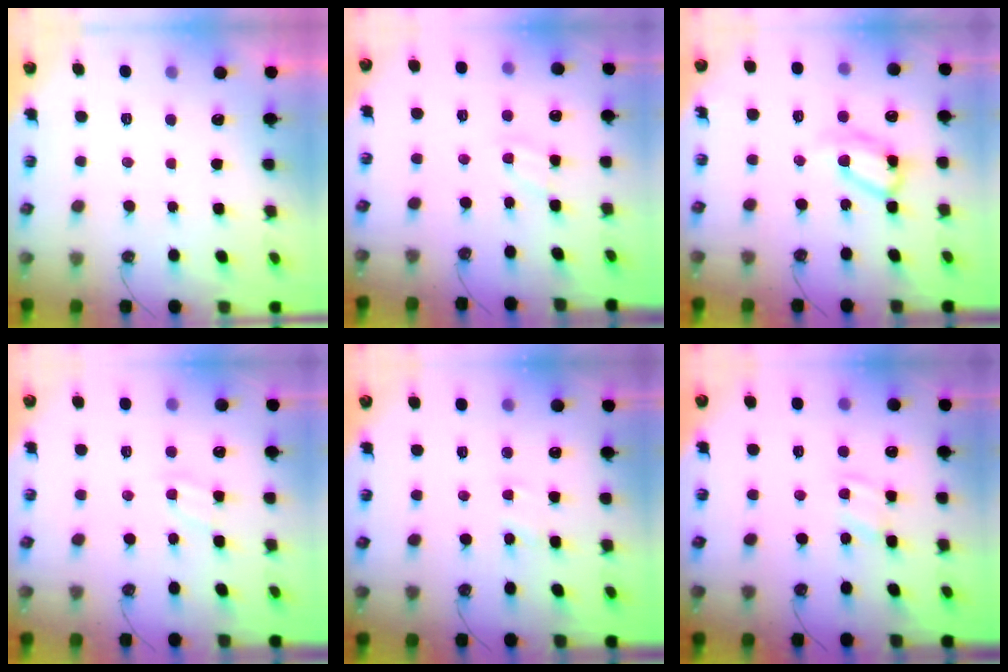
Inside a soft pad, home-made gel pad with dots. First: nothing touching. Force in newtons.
{"total": 3.2, "press": 3.2, "slide": 0.4}
{"total": 12.5, "press": 12.5, "slide": 0.8}
{"total": 2.8, "press": 2.8, "slide": 0.4}
{"total": 2.0, "press": 2.0, "slide": 0.3}
{"total": 2.9, "press": 2.8, "slide": 0.5}